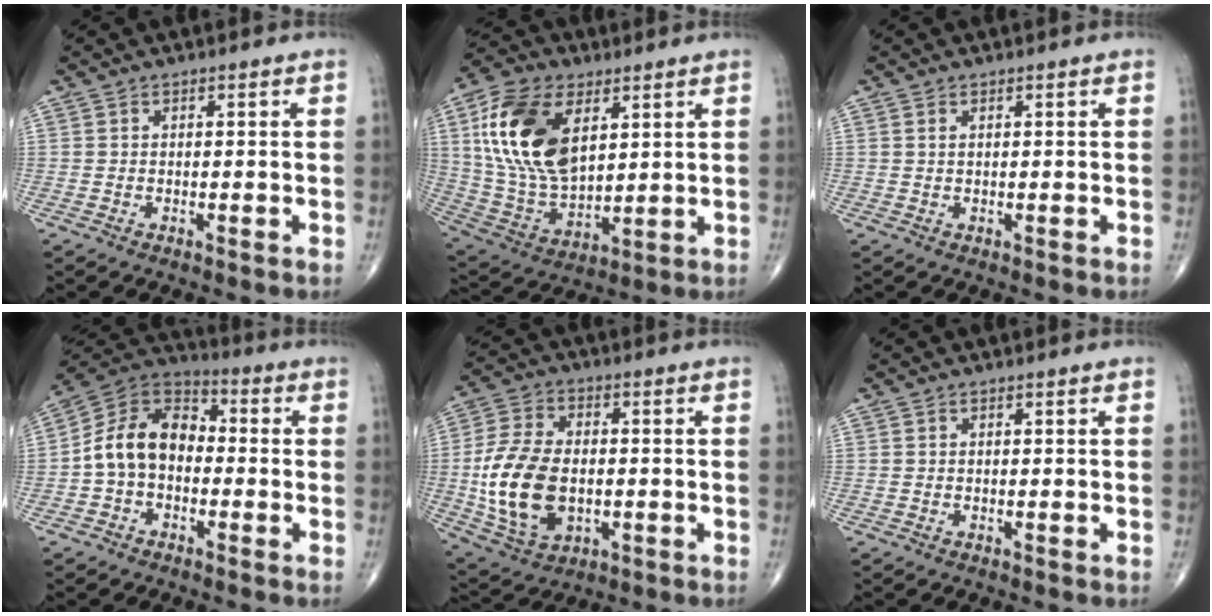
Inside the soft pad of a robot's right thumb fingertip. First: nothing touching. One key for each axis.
{"total": 20.0, "fx": 6.6, "fy": 11.5, "fz": 15.0, "tx": -0.280, "ty": -0.022, "tz": 0.127}
{"total": 0.7, "fx": 0.4, "fy": 0.3, "fz": 0.5, "tx": -0.011, "ty": 0.004, "tz": 0.009}
{"total": 11.9, "fx": -1.5, "fy": 8.6, "fz": 8.2, "tx": -0.126, "ty": 0.039, "tz": -0.044}
{"total": 16.4, "fx": -1.6, "fy": 10.3, "fz": 12.6, "tx": -0.242, "ty": 0.000, "tz": -0.019}
{"total": 0.0}